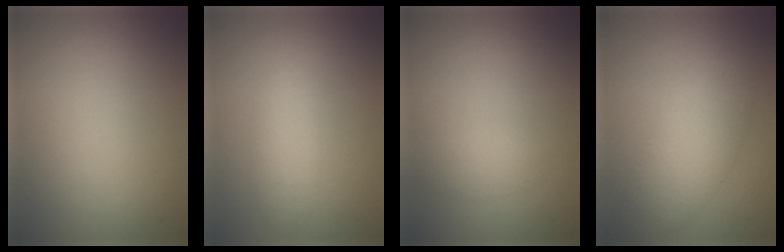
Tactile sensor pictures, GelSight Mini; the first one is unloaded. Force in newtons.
{"total": 2.0, "press": 2.0, "slide": 0.0}
{"total": 1.0, "press": 1.0, "slide": 0.1}
{"total": 4.1, "press": 4.1, "slide": 0.2}